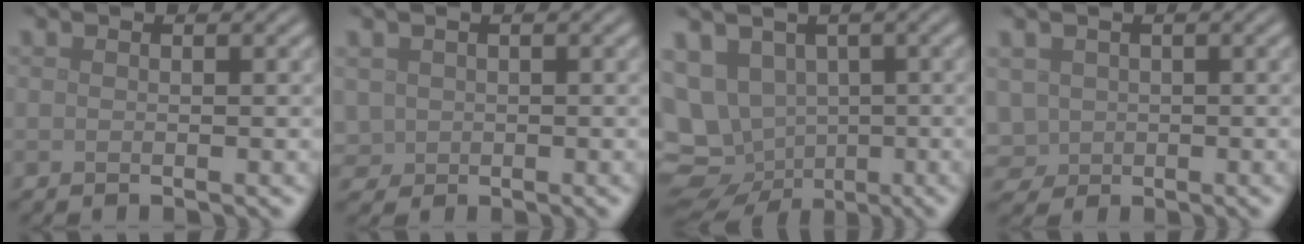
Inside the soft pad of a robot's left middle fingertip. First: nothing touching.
{"total": 1.5, "force": [0.1, 1.5, 0.4], "torque": [-0.011, -0.003, 0.004]}
{"total": 11.1, "force": [-2.2, 9.7, 4.9], "torque": [-0.112, -0.012, -0.030]}
{"total": 2.5, "force": [-0.1, 2.3, 1.0], "torque": [-0.023, -0.004, 0.004]}